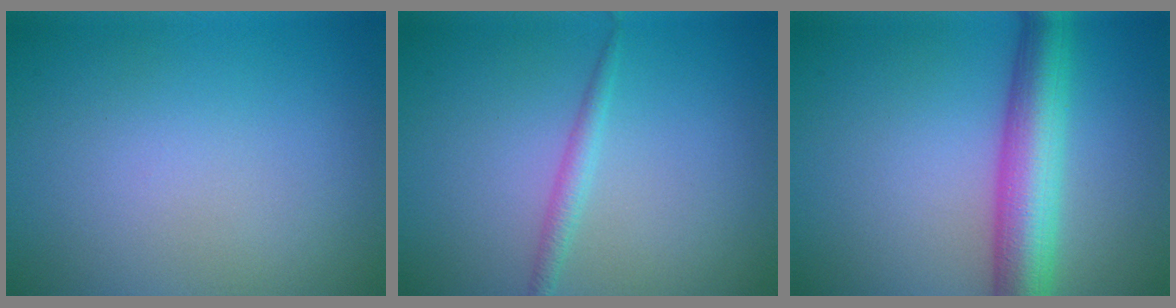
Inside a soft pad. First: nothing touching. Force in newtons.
{"total": 1.4, "press": 1.4, "slide": 0.1}
{"total": 7.0, "press": 7.0, "slide": 0.2}